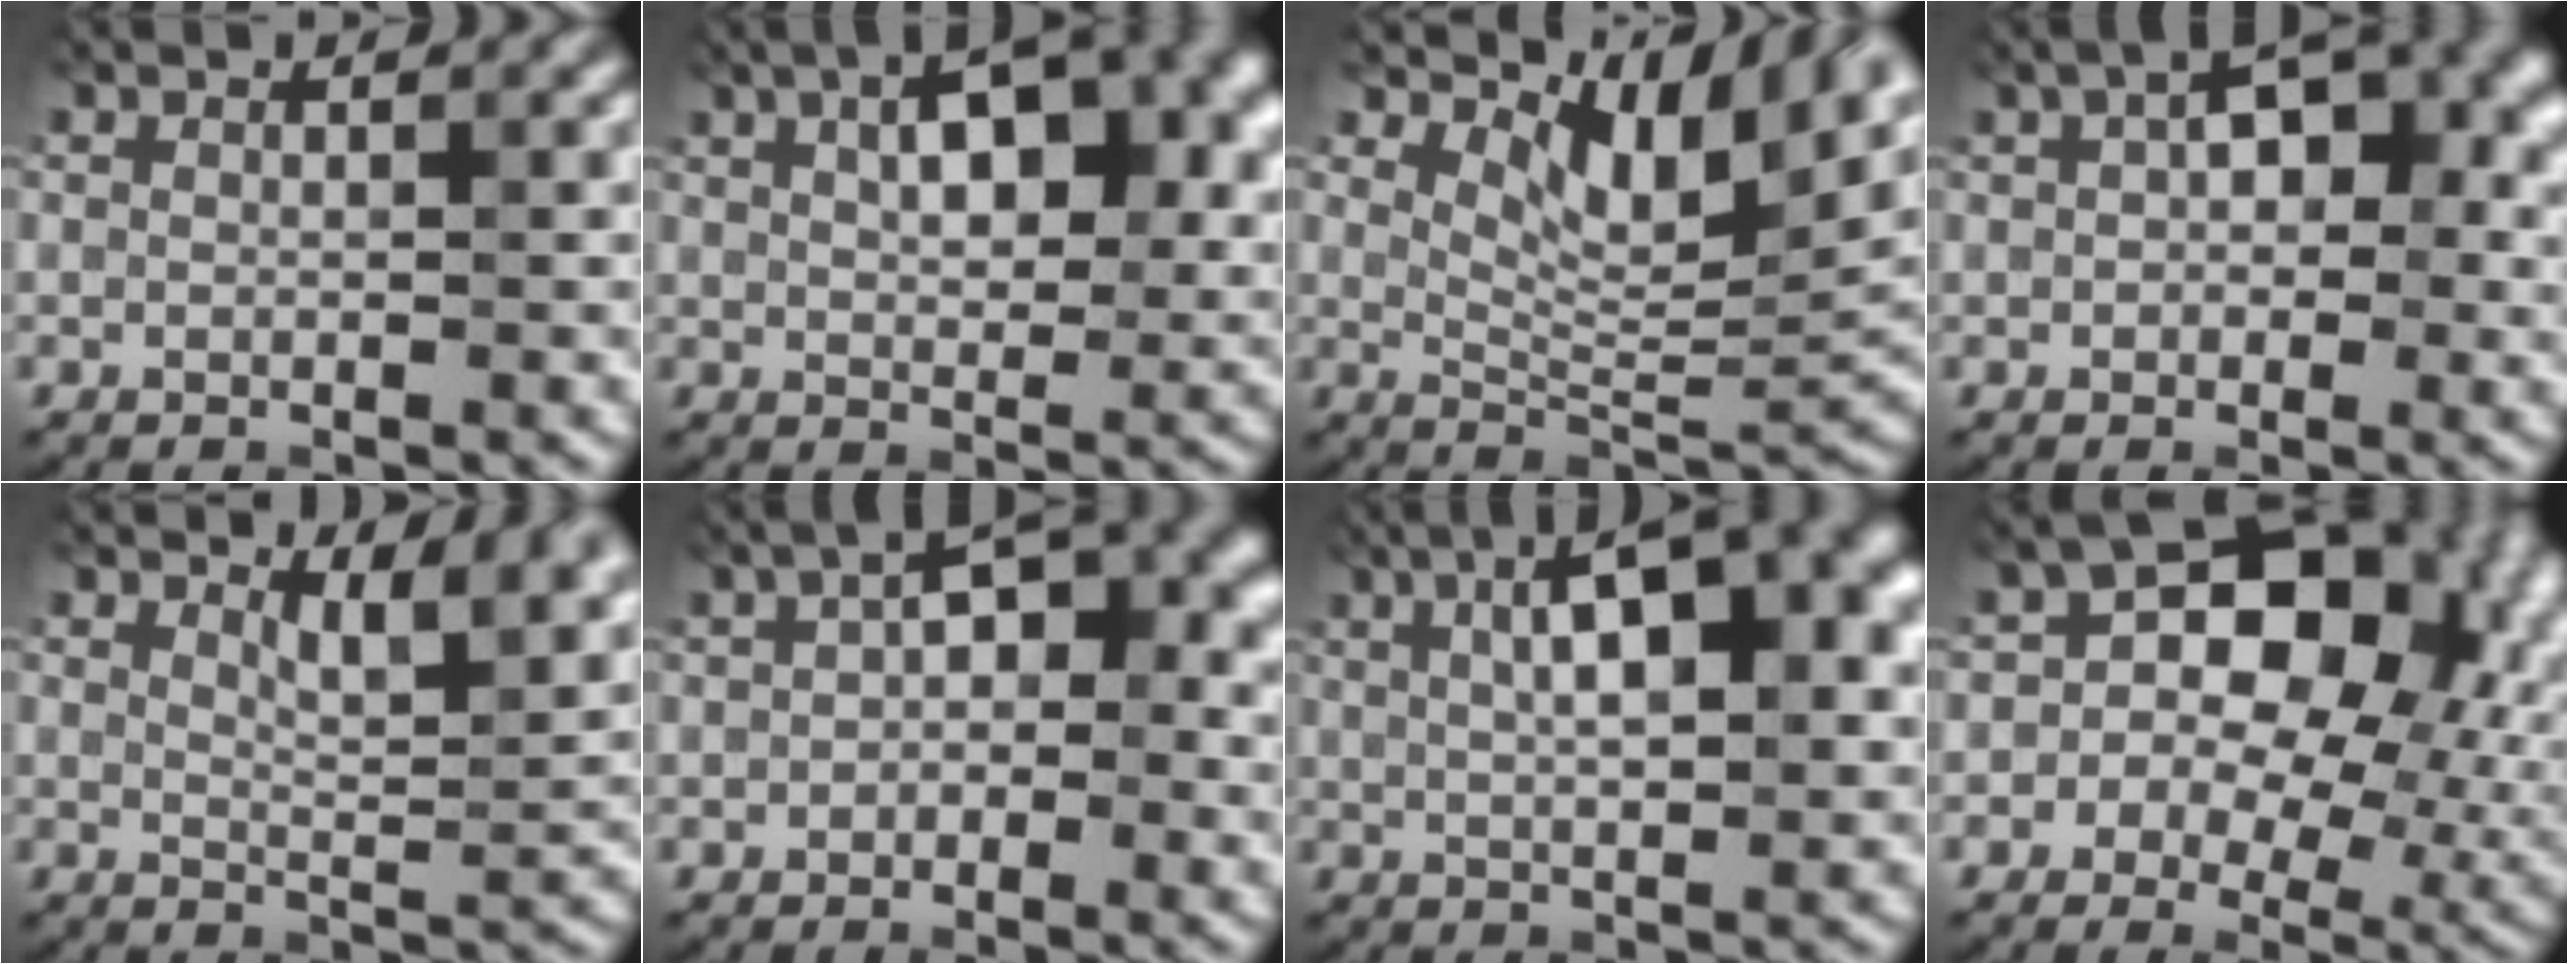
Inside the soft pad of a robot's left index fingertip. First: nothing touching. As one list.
[{"total": 6.7, "force": [1.7, 3.2, 5.7], "torque": [-0.078, 0.022, 0.044]}, {"total": 8.0, "force": [4.3, 3.5, 5.8], "torque": [-0.097, 0.002, 0.102]}, {"total": 5.7, "force": [0.9, 3.2, 4.6], "torque": [-0.061, 0.024, 0.027]}, {"total": 3.7, "force": [2.9, 0.5, 2.3], "torque": [-0.041, 0.003, 0.071]}, {"total": 5.4, "force": [0.4, 2.8, 4.5], "torque": [-0.069, 0.022, 0.024]}, {"total": 10.0, "force": [2.8, 3.2, 9.0], "torque": [-0.123, 0.027, 0.058]}, {"total": 11.9, "force": [0.8, 8.3, 8.6], "torque": [-0.081, 0.025, 0.029]}]